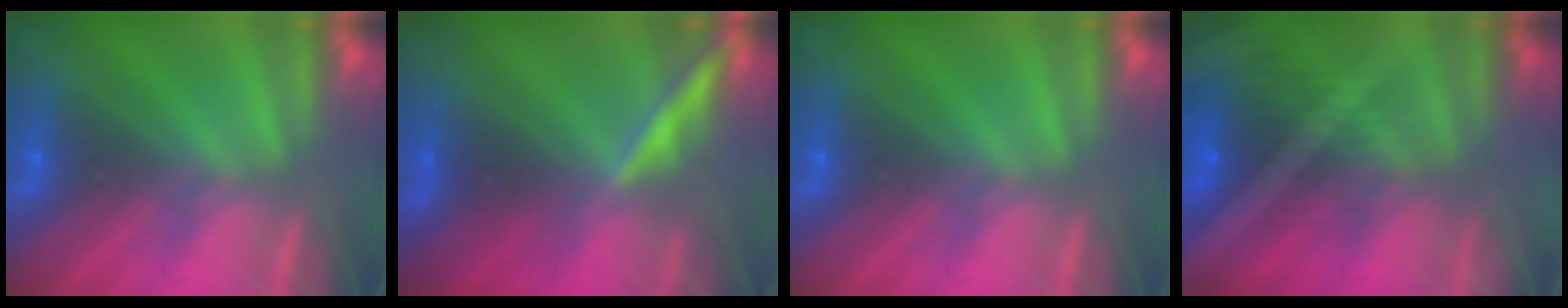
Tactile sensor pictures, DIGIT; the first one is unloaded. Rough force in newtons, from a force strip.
{"total": 1.9}
{"total": 0.0}
{"total": 7.7}